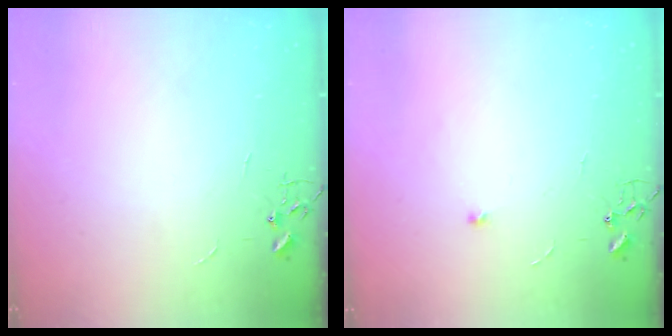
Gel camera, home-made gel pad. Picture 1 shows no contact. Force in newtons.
{"total": 3.8, "press": 3.7, "slide": 0.6}